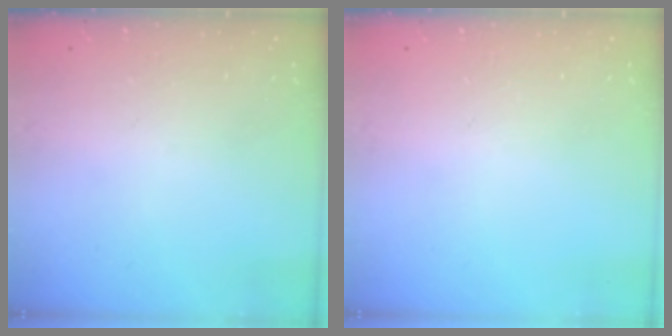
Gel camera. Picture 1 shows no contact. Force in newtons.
{"total": 0.0}